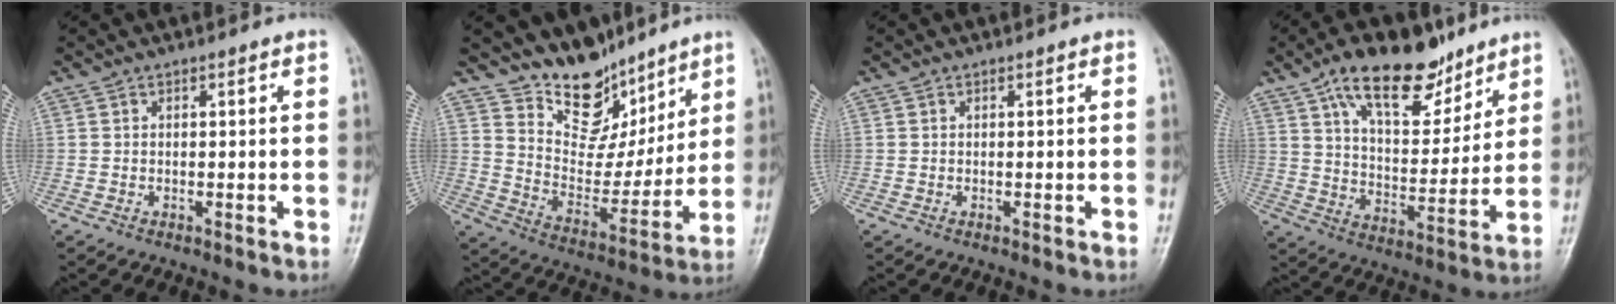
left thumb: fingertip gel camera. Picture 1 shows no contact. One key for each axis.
{"total": 14.2, "fx": 11.3, "fy": 7.5, "fz": 4.1, "tx": -0.014, "ty": -0.079, "tz": 0.204}
{"total": 0.0}
{"total": 18.0, "fx": 11.6, "fy": 8.5, "fz": 10.8, "tx": -0.128, "ty": -0.051, "tz": 0.197}